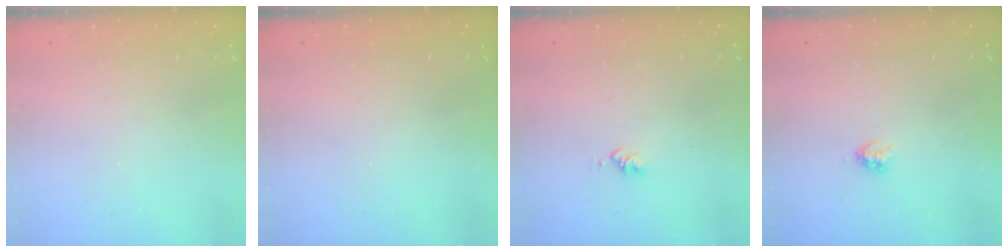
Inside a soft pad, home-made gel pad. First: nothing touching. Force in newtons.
{"total": 0.0}
{"total": 2.6, "press": 2.6, "slide": 0.4}
{"total": 2.9, "press": 2.9, "slide": 0.5}